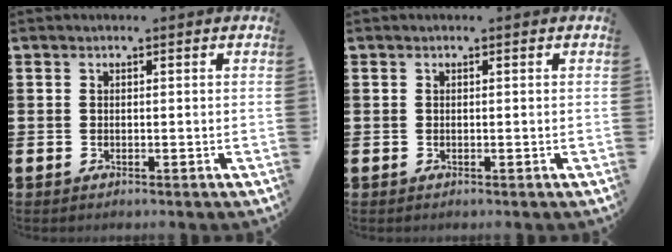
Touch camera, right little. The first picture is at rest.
{"total": 0.0}